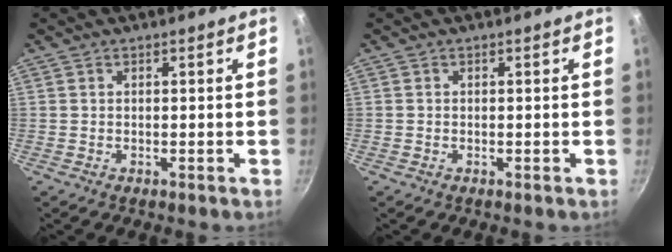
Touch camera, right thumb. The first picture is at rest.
{"total": 0.0}